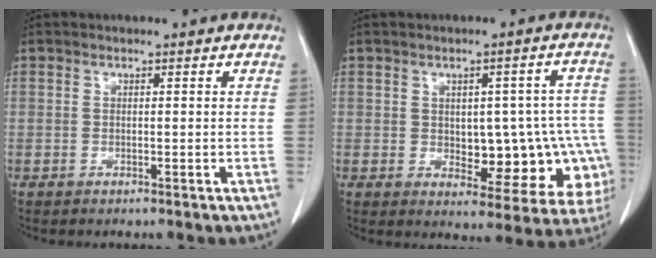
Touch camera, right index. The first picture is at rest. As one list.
[{"total": 16.1, "force": [-2.8, 8.2, 13.6], "torque": [-0.130, 0.031, -0.012]}]